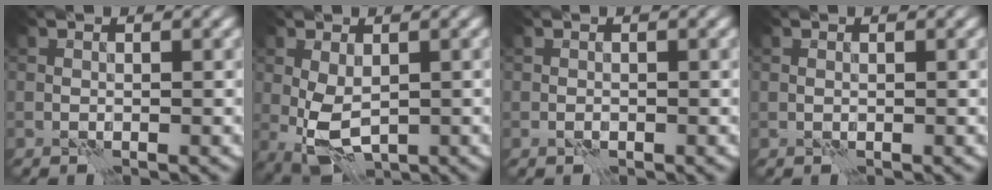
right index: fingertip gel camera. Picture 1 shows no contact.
{"total": 4.2, "force": [-0.2, 2.4, 3.5], "torque": [-0.079, -0.006, 0.001]}
{"total": 0.0}
{"total": 0.0}